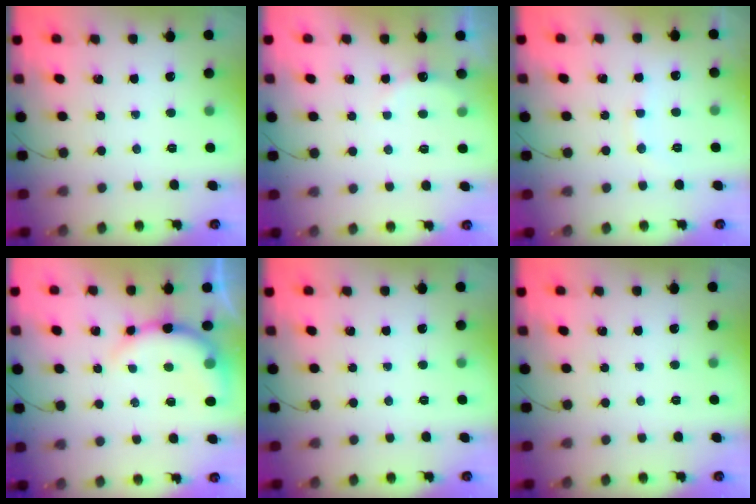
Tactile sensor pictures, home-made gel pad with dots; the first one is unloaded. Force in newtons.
{"total": 6.0, "press": 5.9, "slide": 1.1}
{"total": 7.4, "press": 7.2, "slide": 1.5}
{"total": 9.6, "press": 9.6, "slide": 1.3}
{"total": 0.0}
{"total": 0.0}